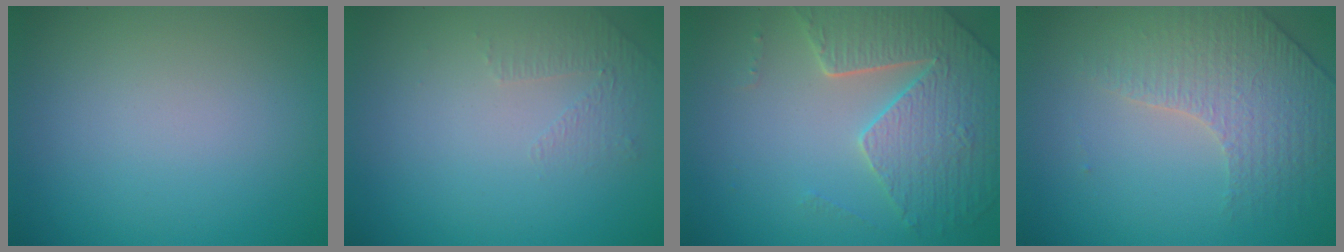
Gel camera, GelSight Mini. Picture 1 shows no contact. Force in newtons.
{"total": 1.1, "press": 0.6, "slide": 1.0}
{"total": 5.2, "press": 4.6, "slide": 2.5}
{"total": 4.1, "press": 3.1, "slide": 2.7}